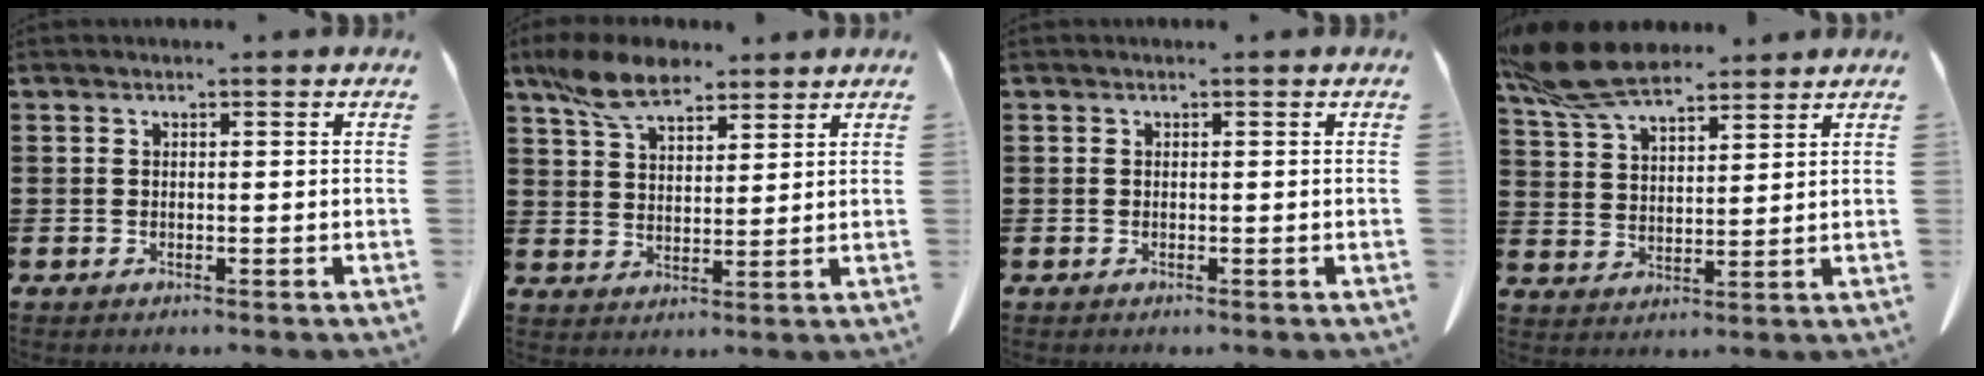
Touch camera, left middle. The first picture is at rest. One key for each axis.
{"total": 8.8, "fx": 6.7, "fy": 3.6, "fz": 4.6, "tx": -0.109, "ty": -0.005, "tz": 0.126}
{"total": 0.0}
{"total": 10.4, "fx": 8.6, "fy": 3.0, "fz": 5.0, "tx": -0.123, "ty": -0.018, "tz": 0.164}